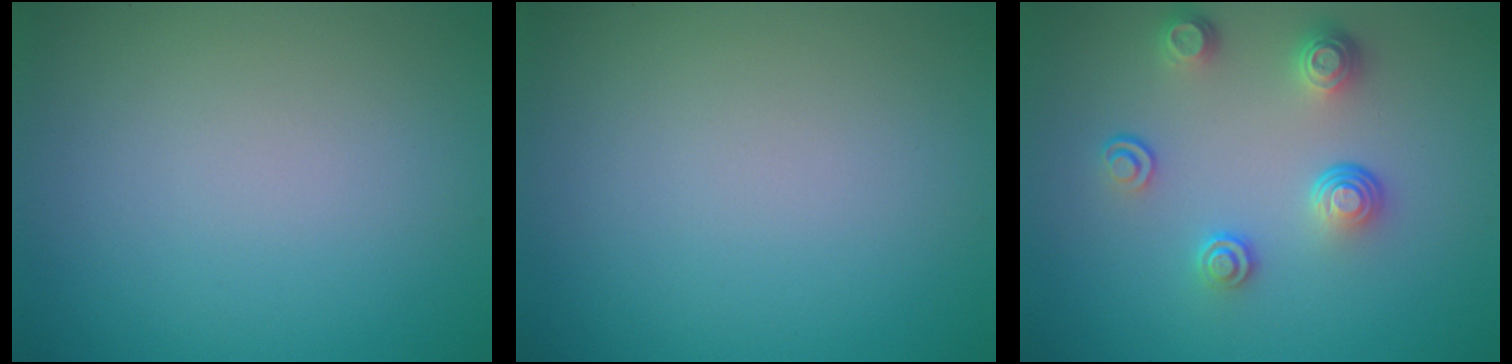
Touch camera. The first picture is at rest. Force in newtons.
{"total": 0.0}
{"total": 3.8, "press": 2.8, "slide": 2.5}